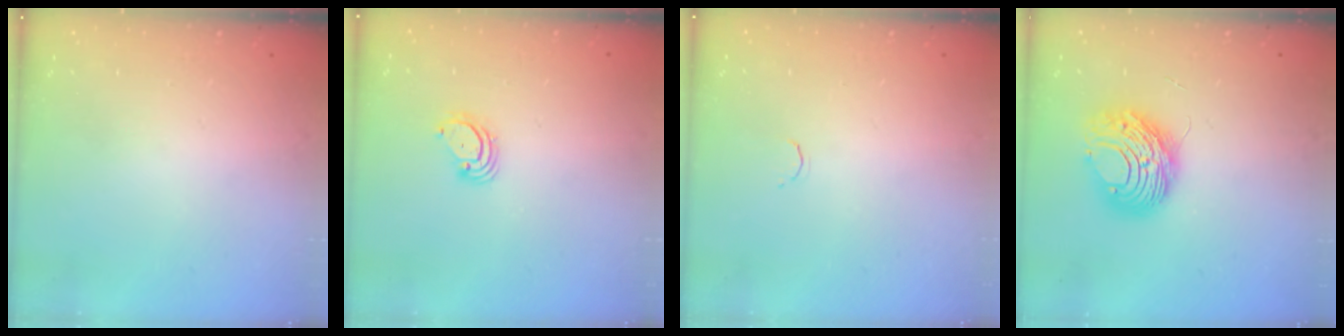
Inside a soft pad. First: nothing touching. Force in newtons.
{"total": 4.1, "press": 4.0, "slide": 0.3}
{"total": 1.7, "press": 1.6, "slide": 0.5}
{"total": 9.7, "press": 9.7, "slide": 1.2}